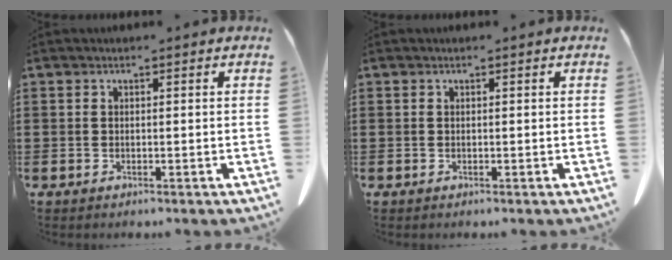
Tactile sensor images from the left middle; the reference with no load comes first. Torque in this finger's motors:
{"motor_torque": [-0.34, 0.40, 0.00, 0.00]}